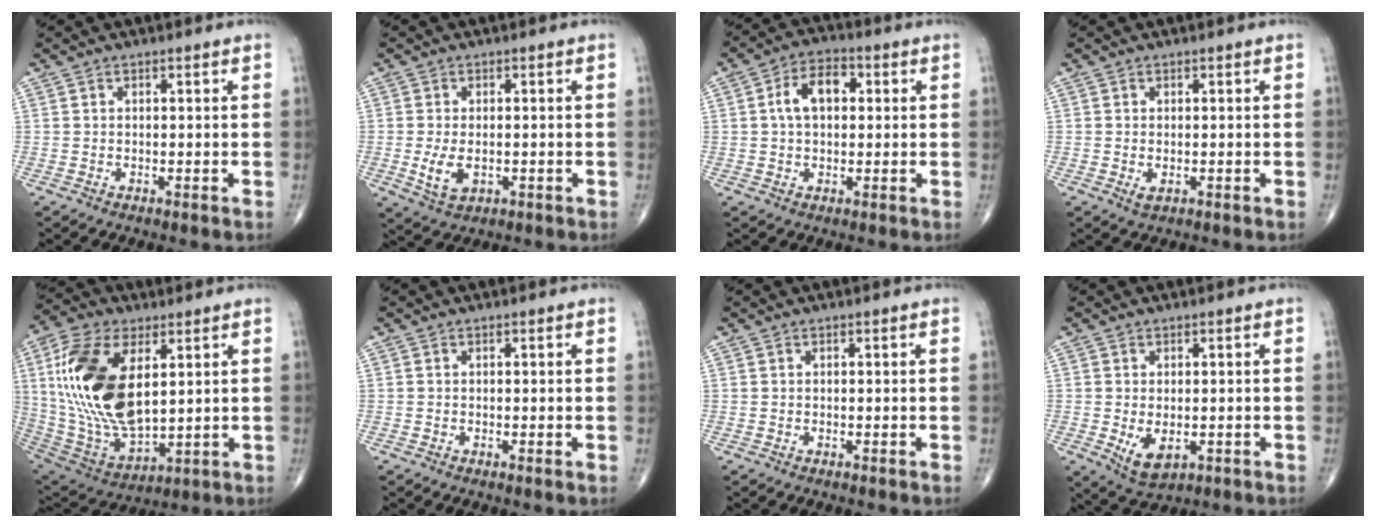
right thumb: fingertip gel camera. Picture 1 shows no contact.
{"total": 5.1, "force": [-0.9, 2.9, 4.1], "torque": [-0.077, -0.008, -0.011]}
{"total": 8.6, "force": [1.3, 5.7, 6.3], "torque": [-0.095, 0.020, 0.015]}
{"total": 1.5, "force": [-0.3, 0.8, 1.2], "torque": [-0.021, -0.004, -0.003]}
{"total": 22.8, "force": [5.1, 11.9, 18.8], "torque": [-0.374, -0.025, 0.100]}
{"total": 0.0}
{"total": 0.0}
{"total": 5.3, "force": [-1.0, 3.0, 4.2], "torque": [-0.066, -0.012, -0.006]}